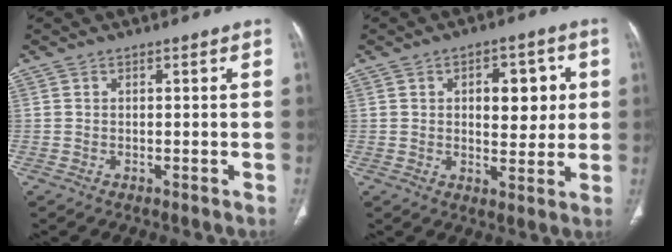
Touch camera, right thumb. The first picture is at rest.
{"total": 9.4, "force": [2.0, 5.3, 7.5], "torque": [-0.065, -0.006, 0.029]}